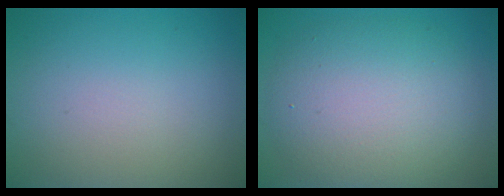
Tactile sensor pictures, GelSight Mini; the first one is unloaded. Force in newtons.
{"total": 8.3, "press": 8.3, "slide": 0.3}